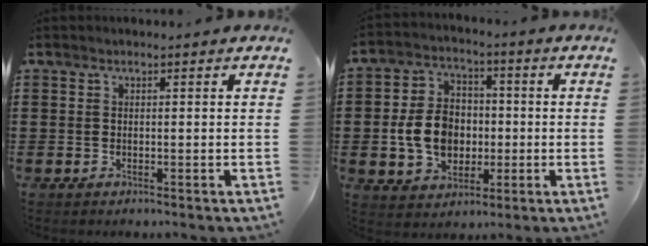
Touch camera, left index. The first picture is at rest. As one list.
[{"total": 8.8, "force": [-1.0, 7.1, 5.1], "torque": [-0.119, 0.014, -0.020]}]